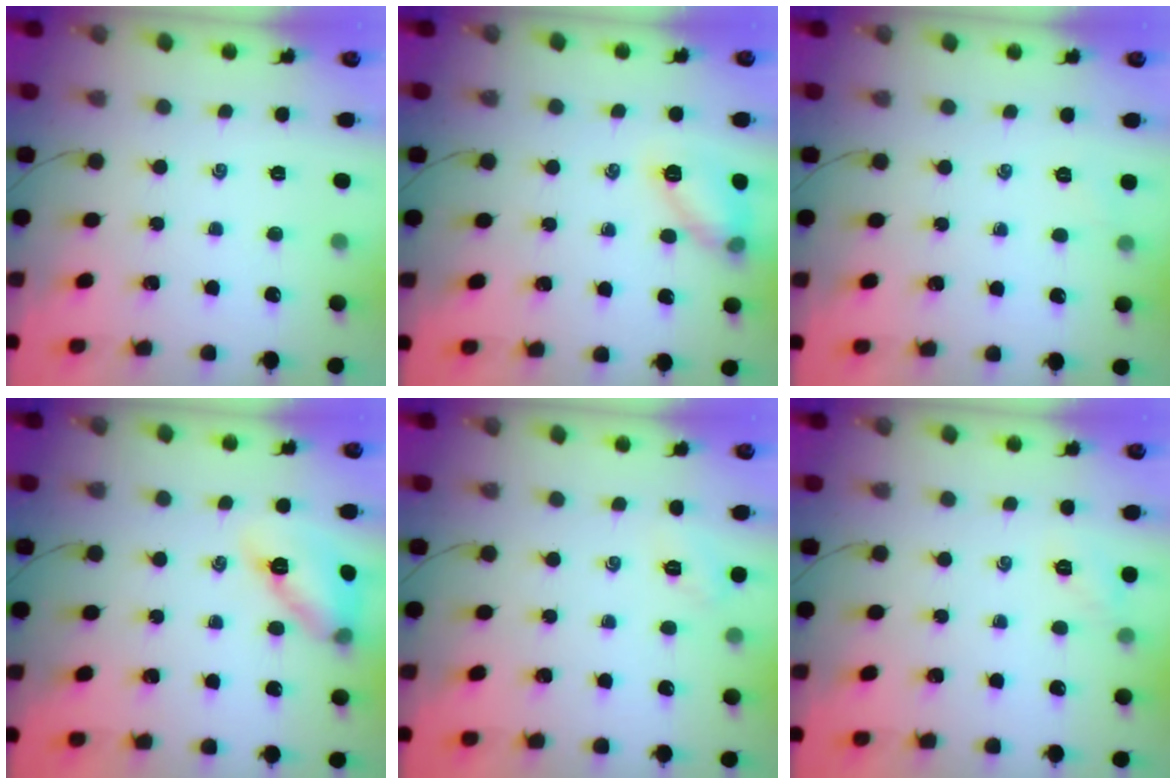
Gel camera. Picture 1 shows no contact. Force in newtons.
{"total": 10.5, "press": 10.5, "slide": 0.4}
{"total": 3.5, "press": 3.3, "slide": 1.1}
{"total": 12.4, "press": 12.0, "slide": 3.1}
{"total": 2.8, "press": 2.7, "slide": 0.8}
{"total": 5.6, "press": 5.3, "slide": 1.6}